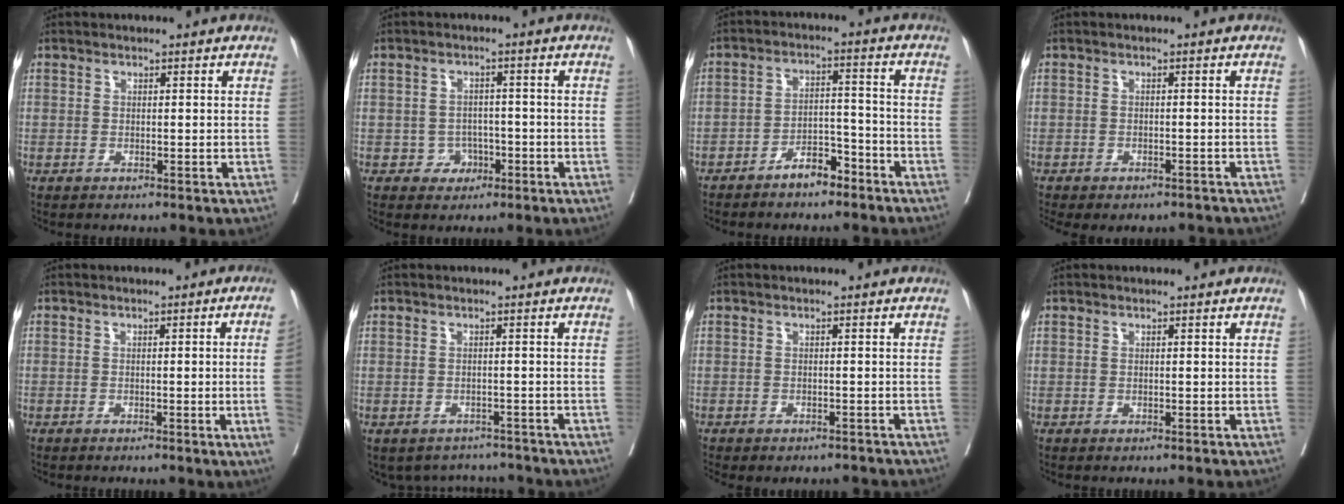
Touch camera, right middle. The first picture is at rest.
{"total": 3.0, "force": [-1.2, 2.7, 0.7], "torque": [0.000, 0.011, -0.013]}
{"total": 5.4, "force": [-4.1, 2.1, 2.7], "torque": [-0.048, 0.015, -0.069]}
{"total": 7.6, "force": [-6.1, 3.4, 2.8], "torque": [-0.050, 0.003, -0.074]}
{"total": 5.2, "force": [-0.8, -2.0, 4.8], "torque": [-0.057, -0.011, -0.010]}
{"total": 5.3, "force": [-4.8, 2.2, -0.2], "torque": [0.010, 0.015, -0.059]}
{"total": 4.3, "force": [-3.7, 1.7, 1.2], "torque": [-0.007, 0.005, -0.046]}
{"total": 0.0}